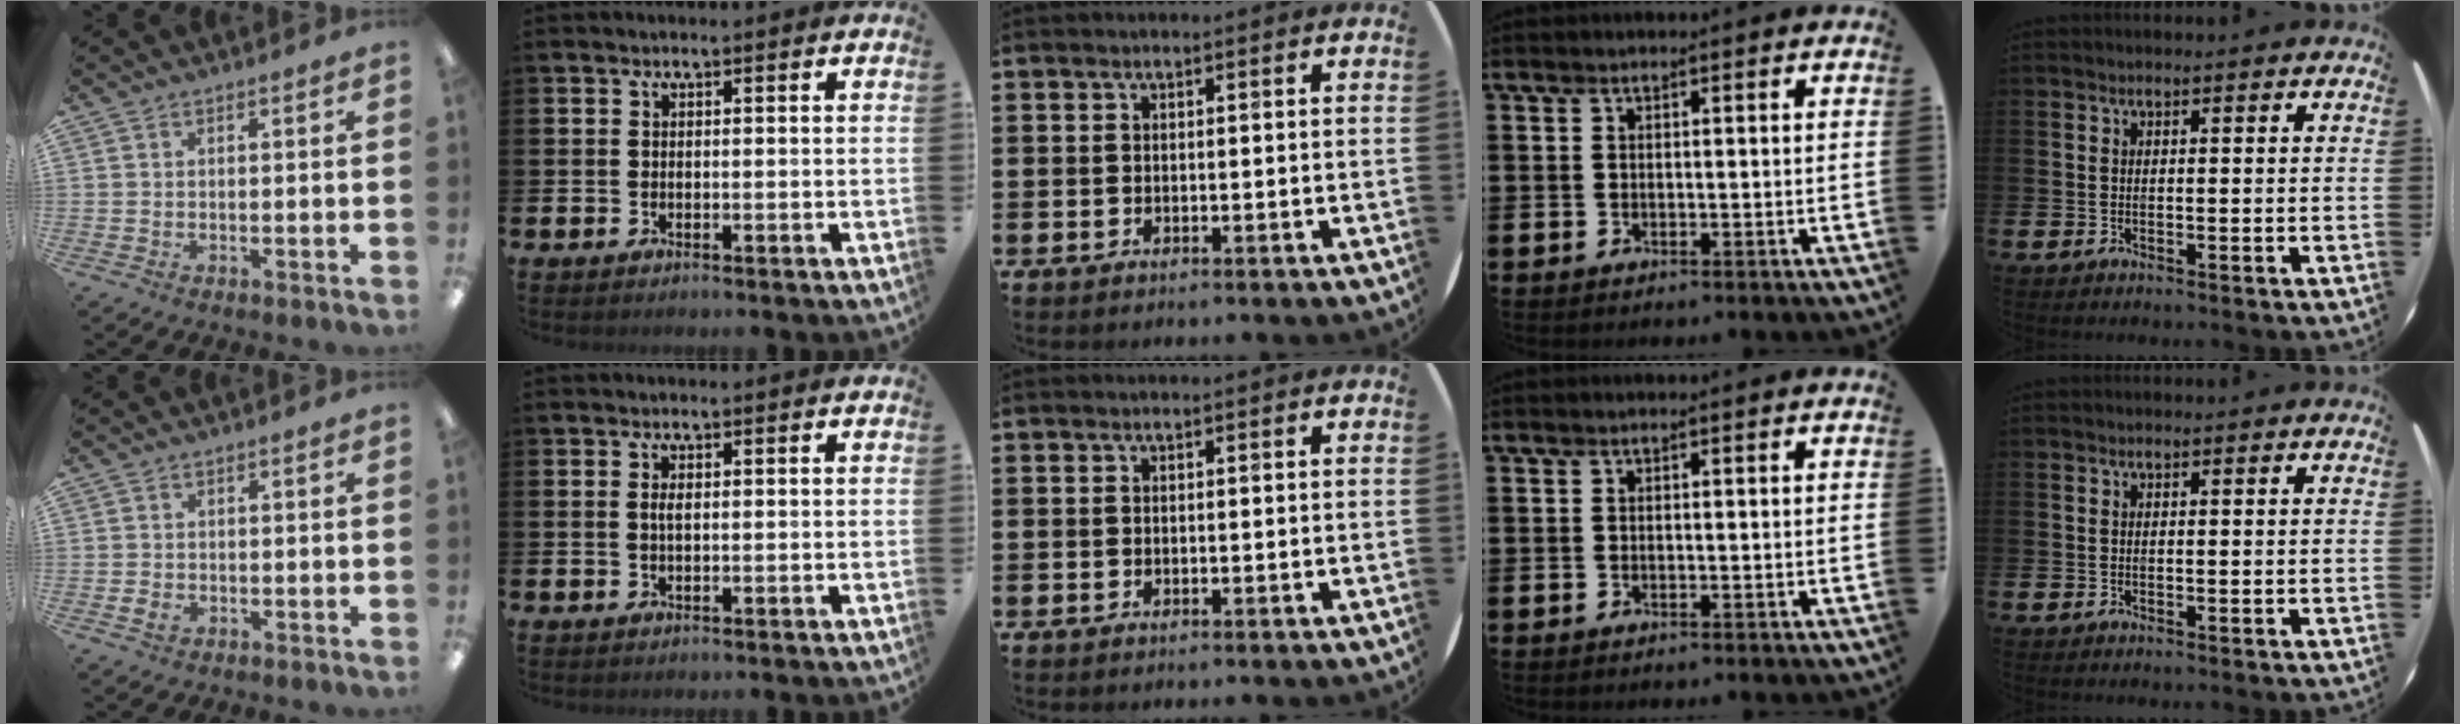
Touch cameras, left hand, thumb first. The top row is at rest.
{"thumb": {"total": 1.9, "force": [-0.6, 1.4, 1.1], "torque": [-0.018, 0.004, -0.010]}, "index": {"total": 1.1, "force": [0.3, 0.4, 1.0], "torque": [-0.018, 0.003, 0.002]}}